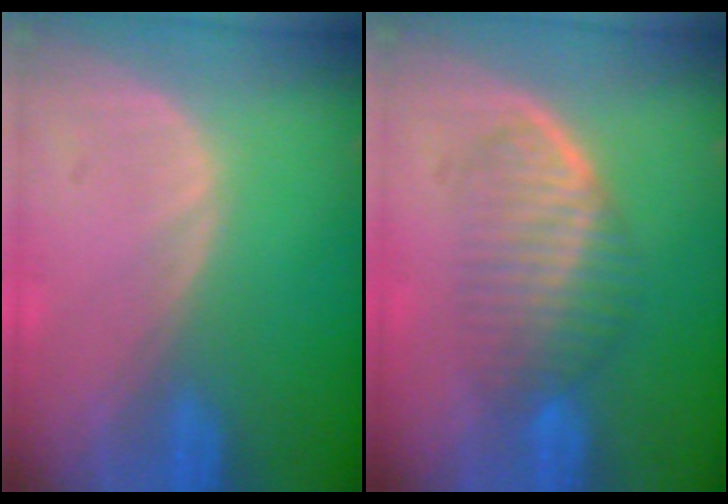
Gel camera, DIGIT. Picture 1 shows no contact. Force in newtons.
{"total": 5.9, "press": 5.8, "slide": 1.3}